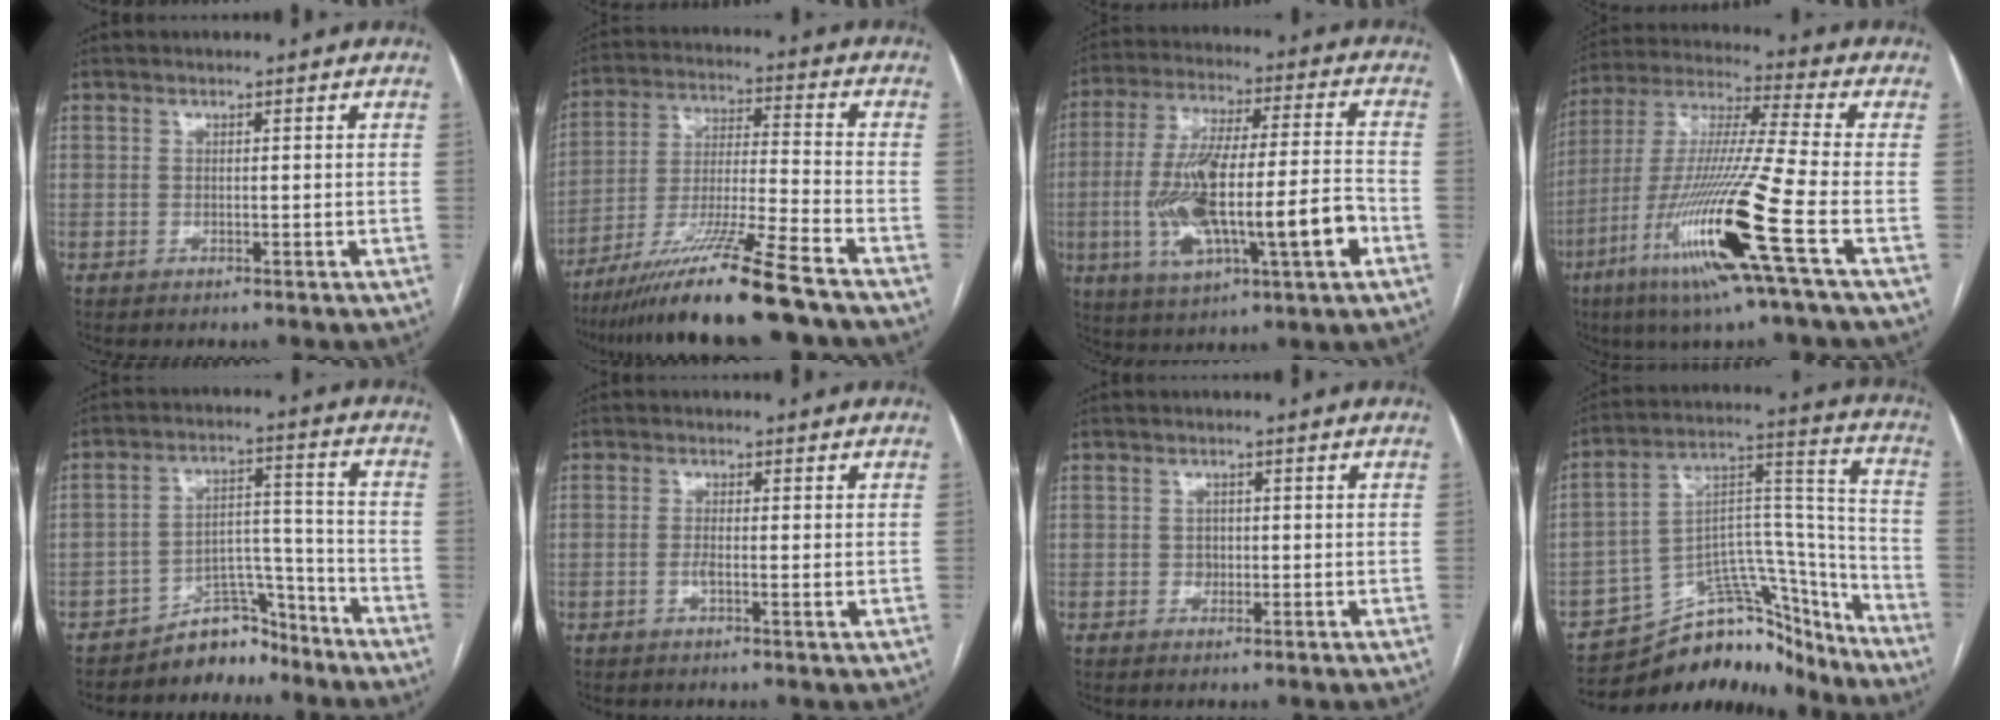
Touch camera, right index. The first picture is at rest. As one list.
[{"total": 15.7, "force": [-12.3, -1.4, 9.7], "torque": [-0.180, -0.024, -0.216]}, {"total": 19.3, "force": [-5.0, 3.4, 18.3], "torque": [-0.337, 0.007, -0.075]}, {"total": 19.3, "force": [-7.9, -1.0, 17.6], "torque": [-0.372, -0.034, -0.156]}, {"total": 7.2, "force": [-6.4, 3.2, 0.9], "torque": [0.002, 0.054, -0.105]}, {"total": 1.9, "force": [-0.4, 0.3, 1.9], "torque": [-0.035, 0.000, -0.007]}, {"total": 1.4, "force": [-0.1, 1.3, 0.6], "torque": [-0.008, 0.004, 0.000]}, {"total": 19.4, "force": [-16.7, 7.3, 6.7], "torque": [-0.087, 0.073, -0.256]}]